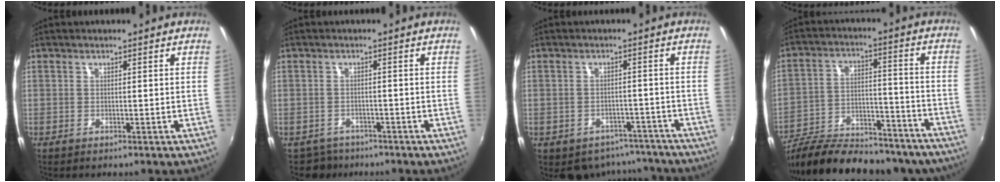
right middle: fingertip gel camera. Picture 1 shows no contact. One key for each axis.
{"total": 3.5, "fx": -2.7, "fy": 2.2, "fz": -0.2, "tx": -0.009, "ty": 0.000, "tz": -0.044}
{"total": 9.4, "fx": -7.2, "fy": 5.6, "fz": 2.6, "tx": -0.062, "ty": 0.005, "tz": -0.082}
{"total": 28.2, "fx": -23.6, "fy": 9.2, "fz": 12.4, "tx": -0.225, "ty": -0.001, "tz": -0.324}